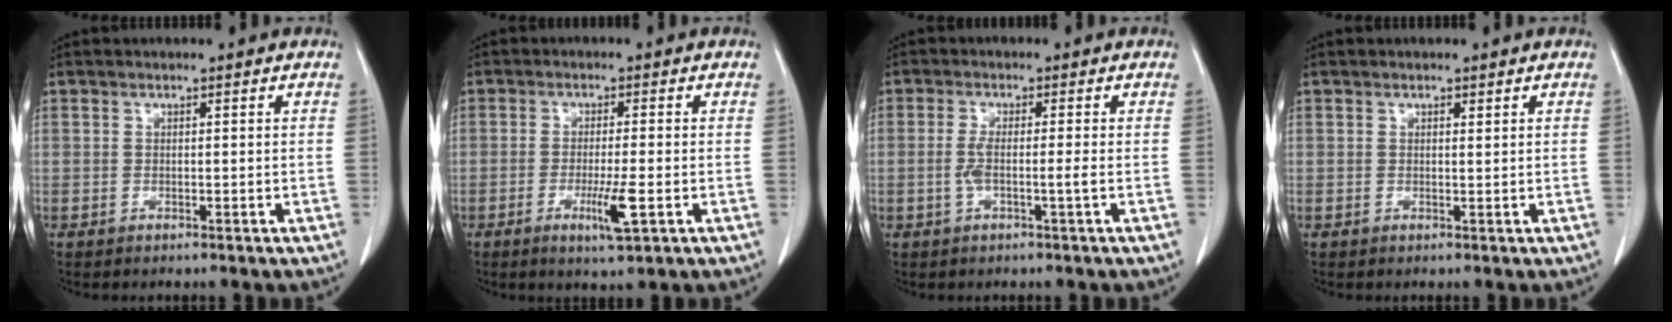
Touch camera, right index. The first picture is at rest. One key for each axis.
{"total": 5.2, "fx": -1.8, "fy": 0.1, "fz": 4.8, "tx": -0.089, "ty": -0.012, "tz": -0.029}
{"total": 3.1, "fx": -0.8, "fy": -0.1, "fz": 3.0, "tx": -0.065, "ty": 0.001, "tz": -0.014}
{"total": 0.7, "fx": 0.5, "fy": 0.1, "fz": 0.5, "tx": -0.010, "ty": -0.006, "tz": 0.008}